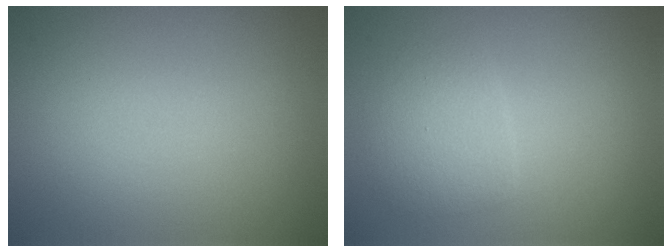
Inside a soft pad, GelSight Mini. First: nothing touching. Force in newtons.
{"total": 2.4, "press": 2.4, "slide": 0.1}